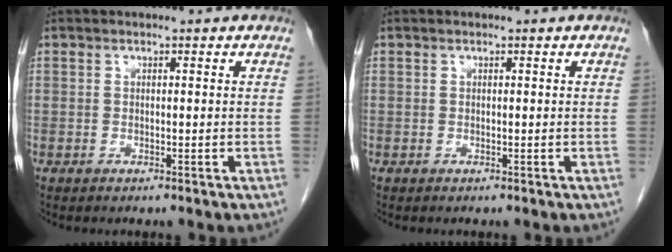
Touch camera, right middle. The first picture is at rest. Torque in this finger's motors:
{"motor_torque": [0.09, -0.31, 0.00, -0.01]}